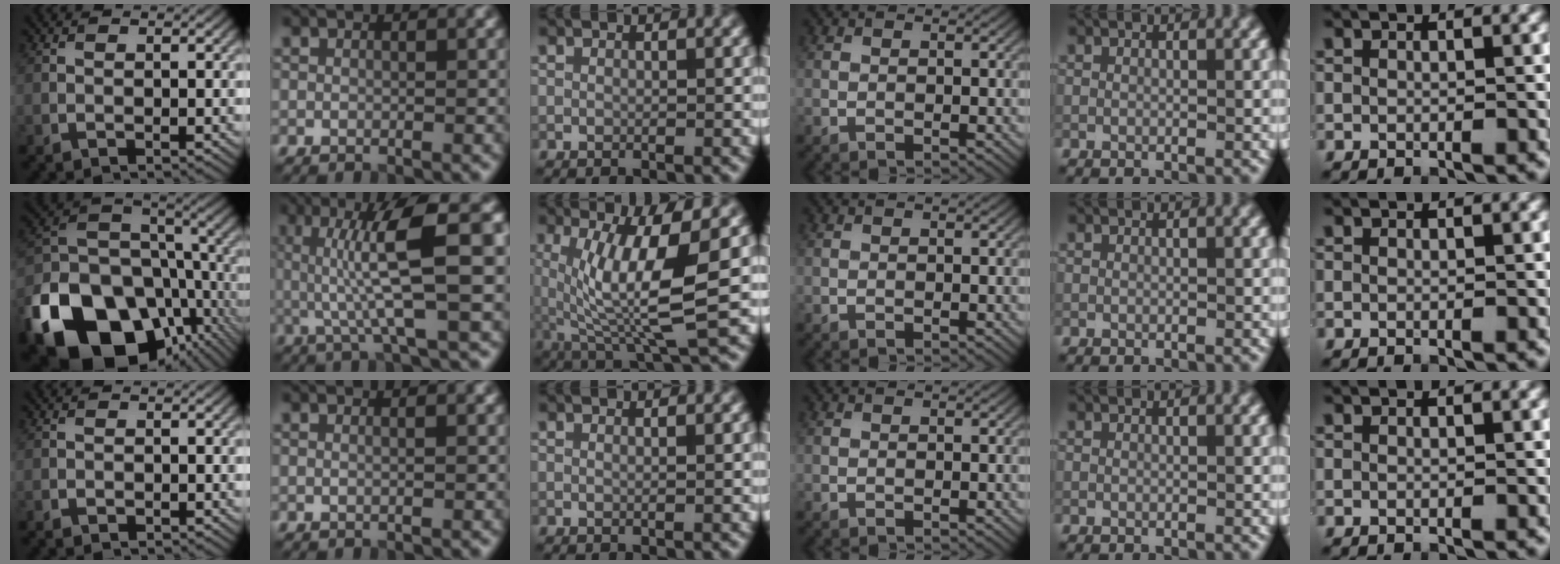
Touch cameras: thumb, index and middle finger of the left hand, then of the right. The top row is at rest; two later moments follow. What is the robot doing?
{"motion": "lift_and_place", "object": "calculator"}